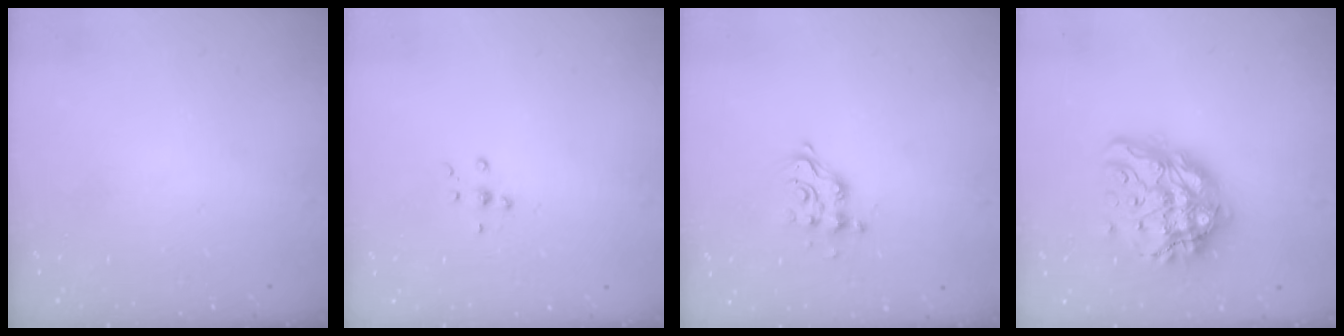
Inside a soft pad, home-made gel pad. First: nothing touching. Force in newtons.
{"total": 6.2, "press": 6.2, "slide": 0.7}
{"total": 9.2, "press": 9.2, "slide": 0.8}
{"total": 17.1, "press": 17.0, "slide": 2.0}